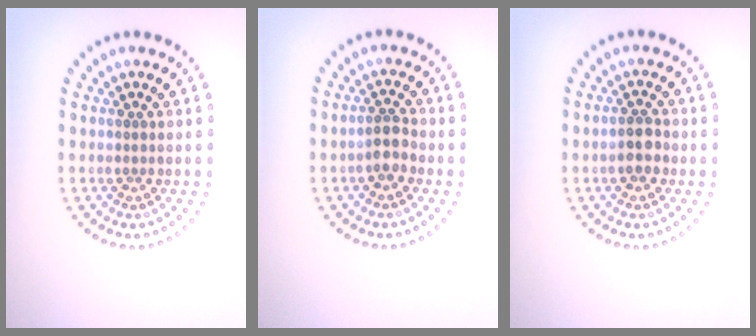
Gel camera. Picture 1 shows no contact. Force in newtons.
{"total": 2.0, "press": 1.8, "slide": 0.9}
{"total": 2.0, "press": 2.0, "slide": 0.6}